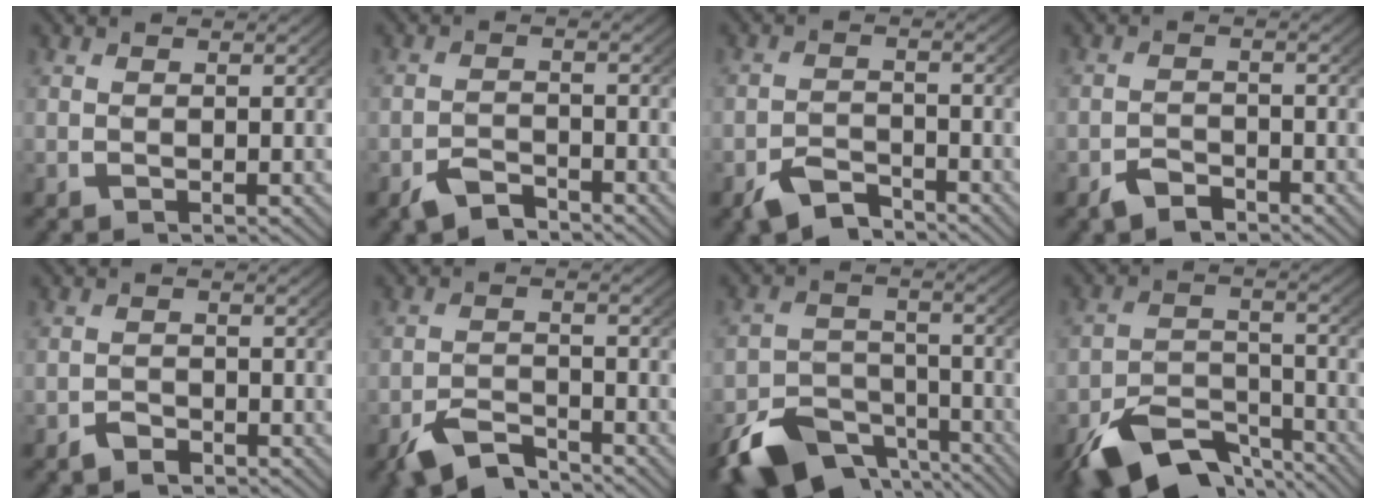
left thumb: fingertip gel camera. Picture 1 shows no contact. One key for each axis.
{"total": 2.6, "fx": -2.3, "fy": 0.9, "fz": 0.7, "tx": -0.010, "ty": -0.009, "tz": -0.042}
{"total": 3.7, "fx": -3.2, "fy": 1.4, "fz": 1.3, "tx": -0.020, "ty": -0.014, "tz": -0.055}
{"total": 2.1, "fx": -1.9, "fy": 0.8, "fz": 0.5, "tx": -0.005, "ty": -0.007, "tz": -0.033}
{"total": 1.4, "fx": -1.2, "fy": 0.6, "fz": 0.3, "tx": -0.003, "ty": -0.005, "tz": -0.022}
{"total": 4.6, "fx": -3.7, "fy": 1.8, "fz": 2.1, "tx": -0.033, "ty": -0.014, "tz": -0.064}
{"total": 8.7, "fx": -6.0, "fy": 4.7, "fz": 4.2, "tx": -0.069, "ty": -0.030, "tz": -0.100}
{"total": 9.2, "fx": -6.5, "fy": 4.4, "fz": 4.8, "tx": -0.078, "ty": -0.029, "tz": -0.104}